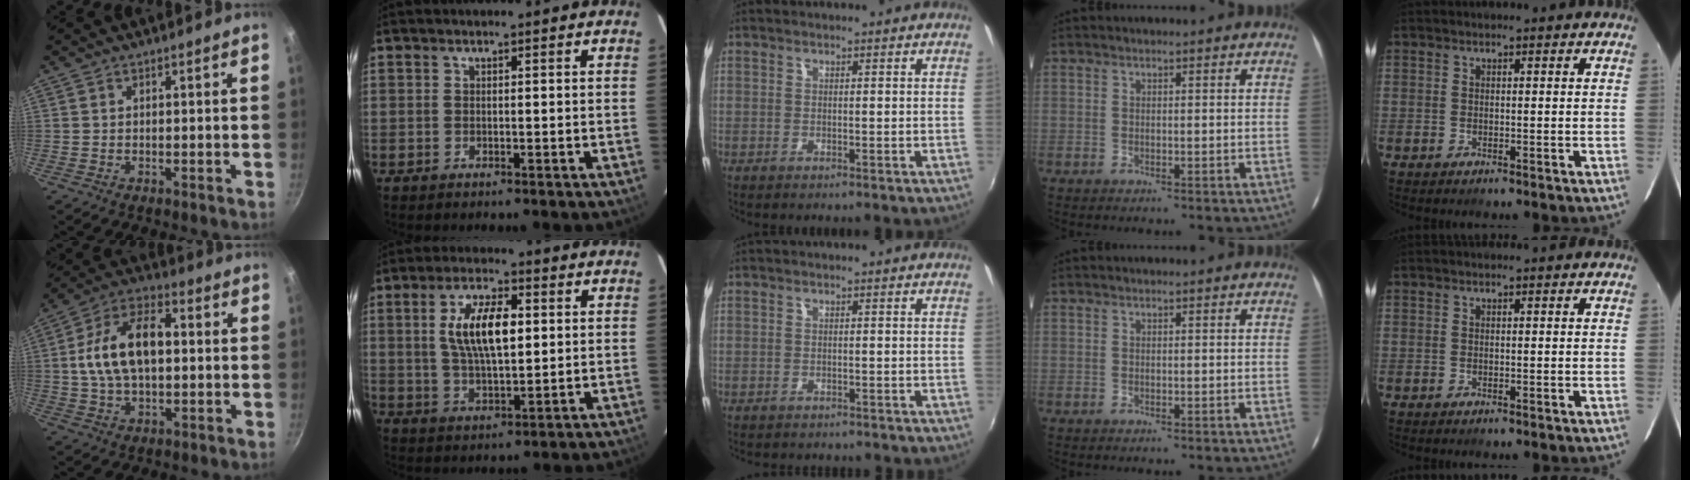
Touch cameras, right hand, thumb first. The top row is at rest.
{"thumb": {"total": 15.1, "force": [1.1, 8.7, 12.3], "torque": [-0.204, 0.030, 0.007]}, "index": {"total": 10.9, "force": [2.1, 4.3, 9.8], "torque": [-0.184, 0.008, 0.042]}, "middle": {"total": 3.6, "force": [-3.3, 1.1, 1.1], "torque": [-0.028, -0.013, -0.045]}}